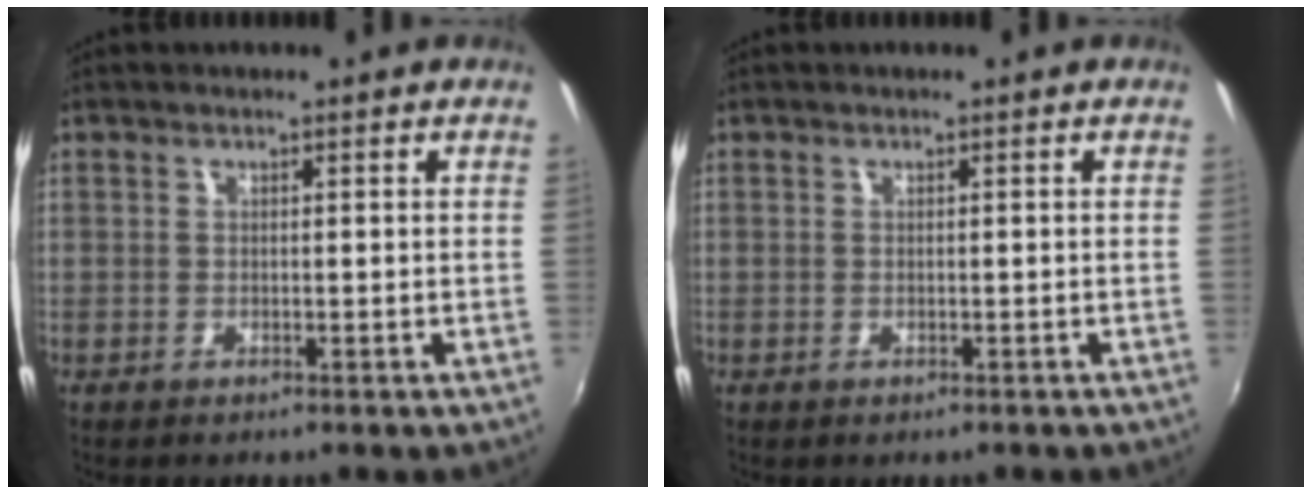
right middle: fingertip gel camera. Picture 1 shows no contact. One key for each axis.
{"total": 0.0}